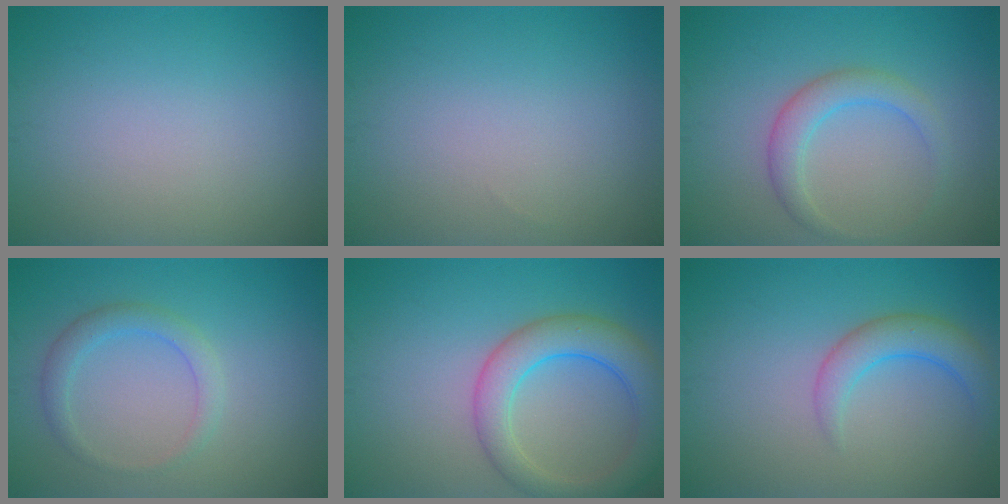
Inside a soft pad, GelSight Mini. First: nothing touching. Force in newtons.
{"total": 0.0}
{"total": 2.8, "press": 2.8, "slide": 0.2}
{"total": 2.2, "press": 2.2, "slide": 0.1}
{"total": 5.7, "press": 5.7, "slide": 0.3}
{"total": 3.4, "press": 3.4, "slide": 0.3}